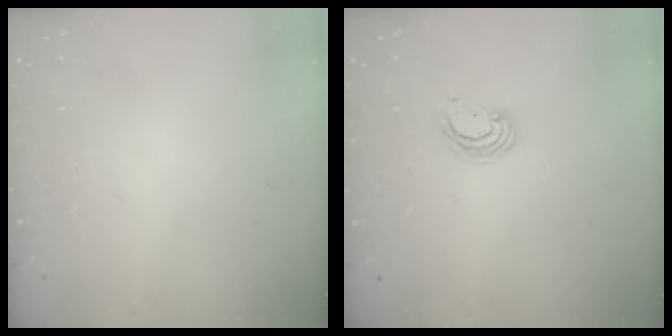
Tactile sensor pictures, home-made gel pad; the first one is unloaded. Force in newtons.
{"total": 3.8, "press": 3.8, "slide": 0.2}